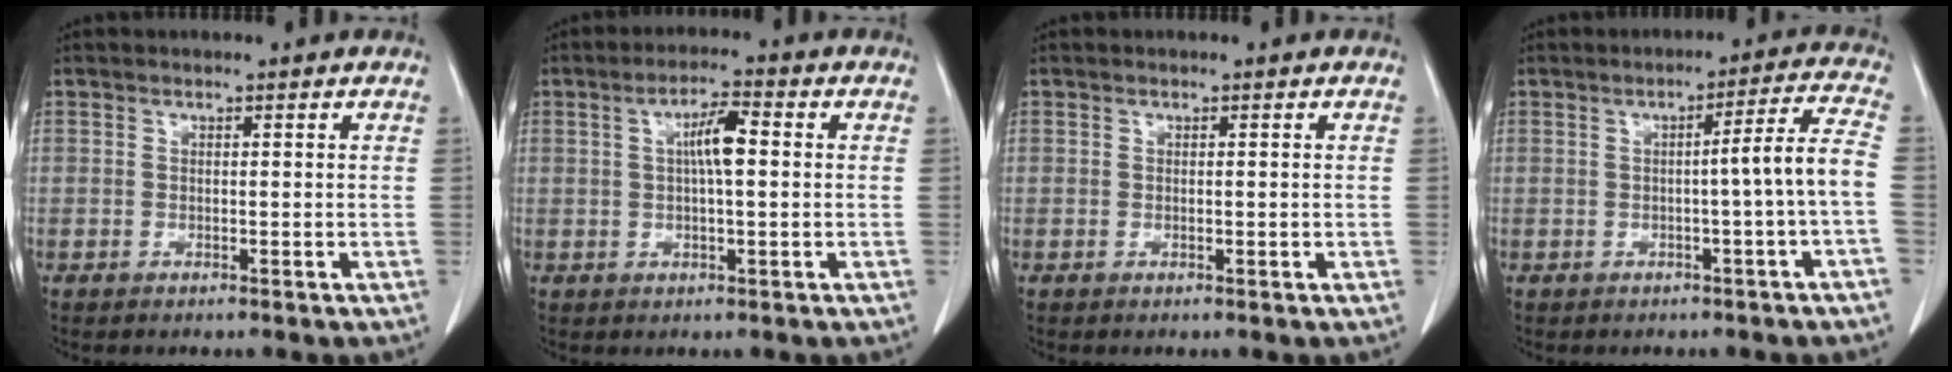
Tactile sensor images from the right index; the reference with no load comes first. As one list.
[{"total": 5.8, "force": [0.9, 1.3, 5.6], "torque": [-0.107, 0.012, 0.016]}, {"total": 0.9, "force": [-0.1, 0.4, 0.8], "torque": [-0.022, 0.000, 0.001]}, {"total": 7.0, "force": [-1.2, -0.9, 6.9], "torque": [-0.096, 0.016, -0.014]}]